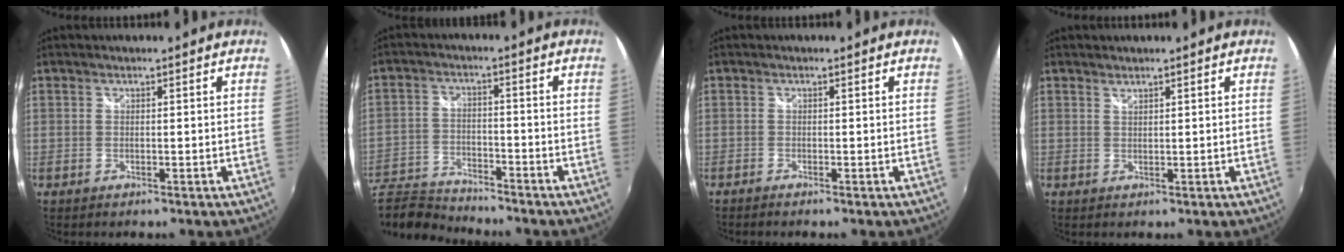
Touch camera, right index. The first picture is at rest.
{"total": 11.9, "force": [-10.9, 3.4, 3.5], "torque": [-0.102, -0.008, -0.202]}
{"total": 0.7, "force": [-0.7, 0.1, 0.1], "torque": [-0.004, -0.004, -0.016]}
{"total": 0.9, "force": [0.8, 0.0, 0.2], "torque": [-0.002, 0.001, 0.015]}